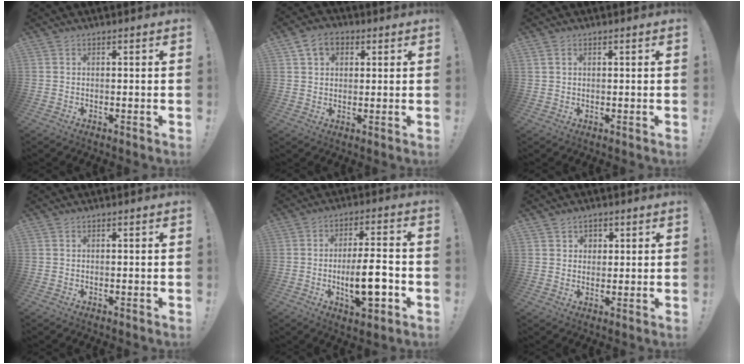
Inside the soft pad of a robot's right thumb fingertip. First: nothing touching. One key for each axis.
{"total": 6.9, "fx": 2.9, "fy": 5.1, "fz": 3.7, "tx": -0.057, "ty": 0.003, "tz": 0.056}
{"total": 1.4, "fx": 0.6, "fy": 1.1, "fz": 0.6, "tx": -0.005, "ty": 0.000, "tz": 0.011}
{"total": 0.0}
{"total": 12.8, "fx": -3.2, "fy": 3.5, "fz": 11.9, "tx": -0.194, "ty": 0.002, "tz": -0.057}
{"total": 3.9, "fx": 1.9, "fy": 3.4, "fz": 0.3, "tx": -0.003, "ty": -0.009, "tz": 0.035}